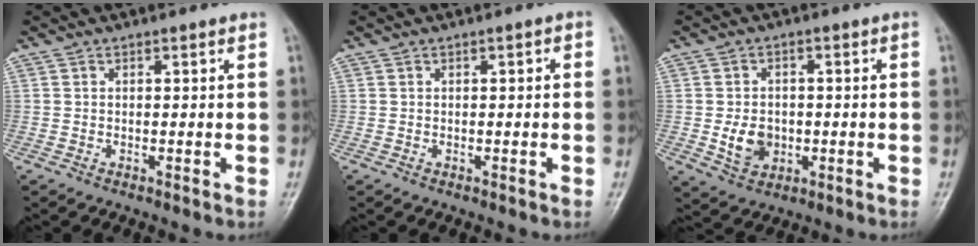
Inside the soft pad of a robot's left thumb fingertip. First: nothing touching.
{"total": 0.9, "force": [0.0, 0.5, 0.8], "torque": [-0.003, 0.004, -0.005]}
{"total": 6.3, "force": [-1.0, 5.0, 3.6], "torque": [-0.041, 0.001, -0.012]}